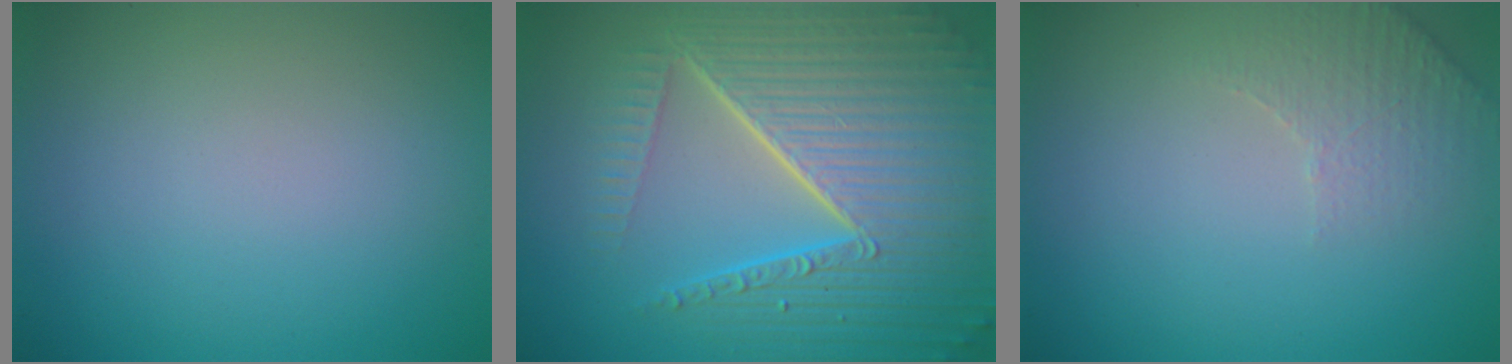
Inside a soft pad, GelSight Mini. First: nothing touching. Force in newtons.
{"total": 10.5, "press": 6.5, "slide": 8.2}
{"total": 2.3, "press": 2.3, "slide": 0.6}